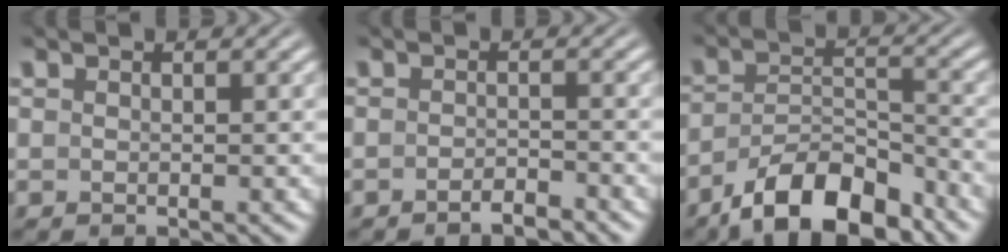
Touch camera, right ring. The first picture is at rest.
{"total": 2.0, "force": [-1.9, -0.1, 0.4], "torque": [-0.004, -0.001, -0.033]}
{"total": 8.3, "force": [-6.1, 3.6, 4.3], "torque": [-0.065, -0.018, -0.090]}